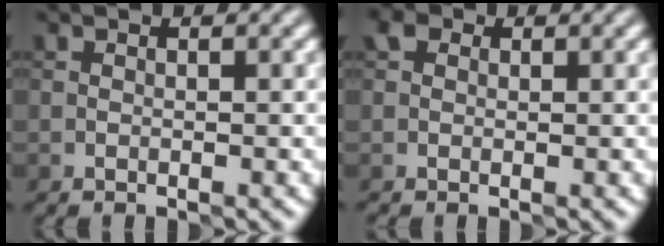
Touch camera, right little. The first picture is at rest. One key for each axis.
{"total": 0.9, "fx": 0.2, "fy": 0.8, "fz": 0.2, "tx": 0.000, "ty": 0.005, "tz": -0.002}